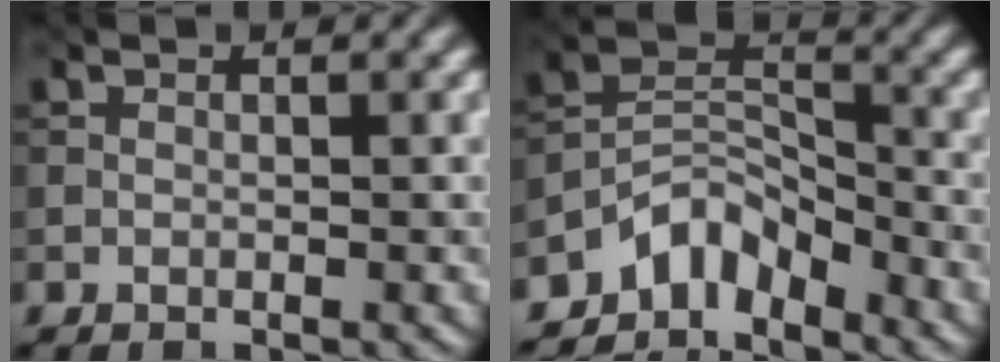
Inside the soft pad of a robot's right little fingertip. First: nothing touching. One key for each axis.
{"total": 5.5, "fx": -4.6, "fy": 2.3, "fz": 1.8, "tx": -0.021, "ty": 0.004, "tz": -0.098}